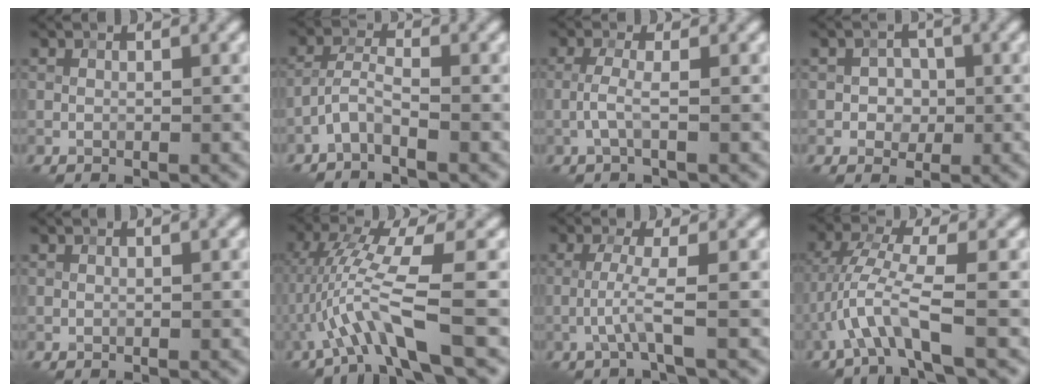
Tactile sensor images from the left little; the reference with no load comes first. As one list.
[{"total": 2.3, "force": [-1.7, 0.4, 1.5], "torque": [-0.035, 0.007, -0.042]}, {"total": 1.8, "force": [-0.5, 0.1, 1.7], "torque": [-0.037, 0.007, -0.014]}, {"total": 2.0, "force": [-0.1, 1.8, 0.9], "torque": [-0.001, -0.001, -0.008]}, {"total": 0.0}, {"total": 6.5, "force": [-2.1, 0.3, 6.2], "torque": [-0.133, 0.007, -0.034]}, {"total": 2.2, "force": [-0.8, -0.2, 2.1], "torque": [-0.045, 0.007, -0.020]}, {"total": 4.3, "force": [-1.8, 0.3, 3.9], "torque": [-0.083, 0.013, -0.036]}]